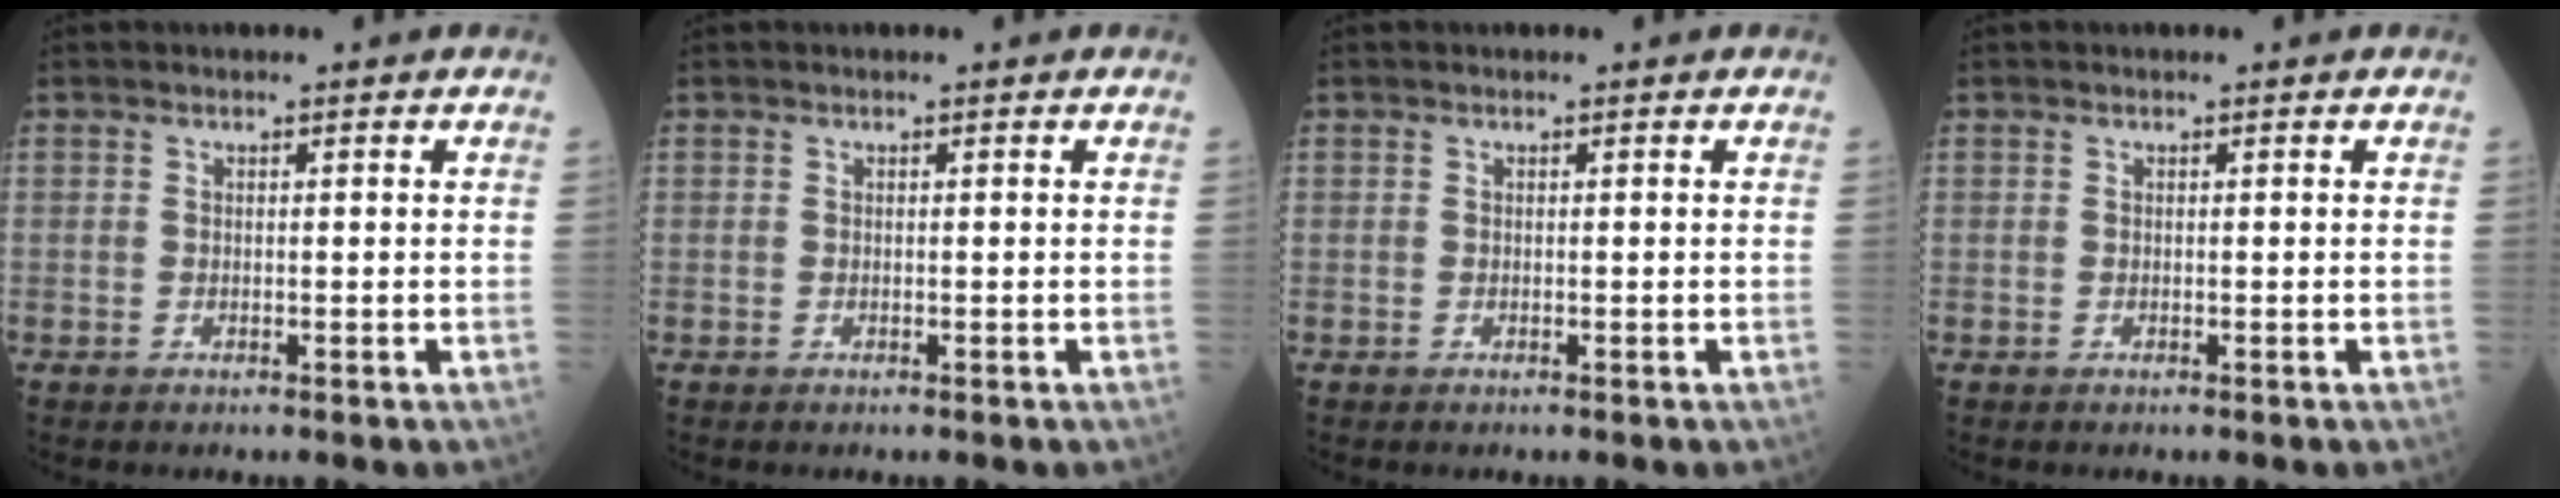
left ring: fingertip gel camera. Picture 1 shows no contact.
{"total": 0.0}
{"total": 0.0}
{"total": 0.0}